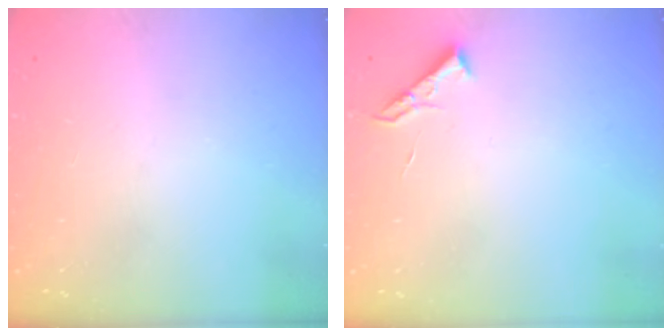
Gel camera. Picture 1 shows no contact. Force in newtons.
{"total": 4.3, "press": 4.2, "slide": 0.7}